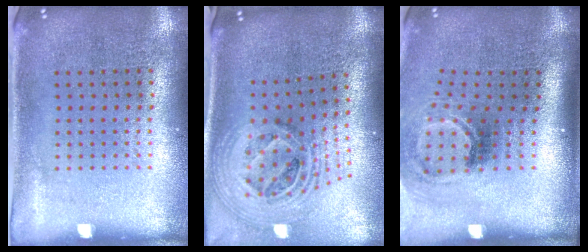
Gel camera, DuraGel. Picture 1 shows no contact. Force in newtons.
{"total": 2.7, "press": 1.9, "slide": 1.9}
{"total": 2.1, "press": 1.3, "slide": 1.6}